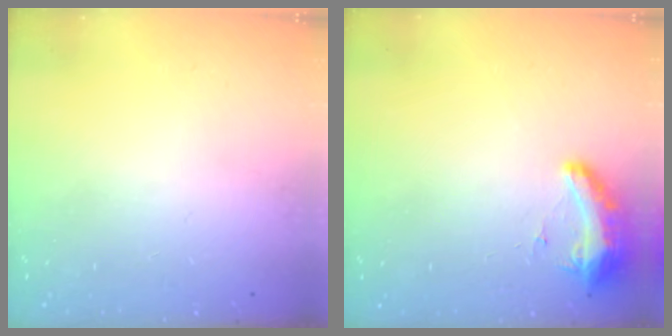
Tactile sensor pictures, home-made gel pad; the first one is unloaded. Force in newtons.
{"total": 16.9, "press": 11.4, "slide": 12.5}